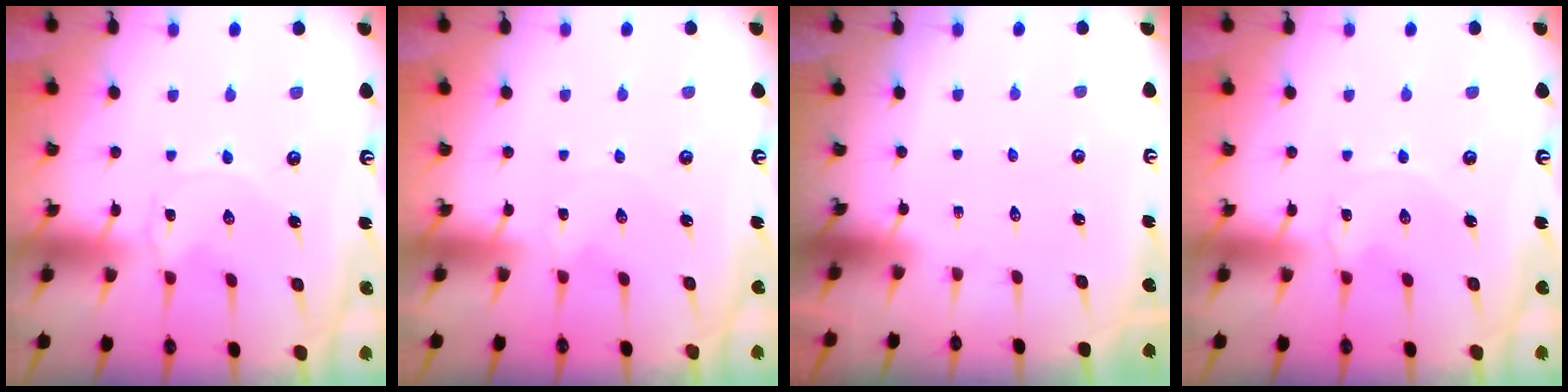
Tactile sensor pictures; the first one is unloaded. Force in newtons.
{"total": 0.7, "press": 0.7, "slide": 0.1}
{"total": 0.0}
{"total": 1.1, "press": 1.1, "slide": 0.2}